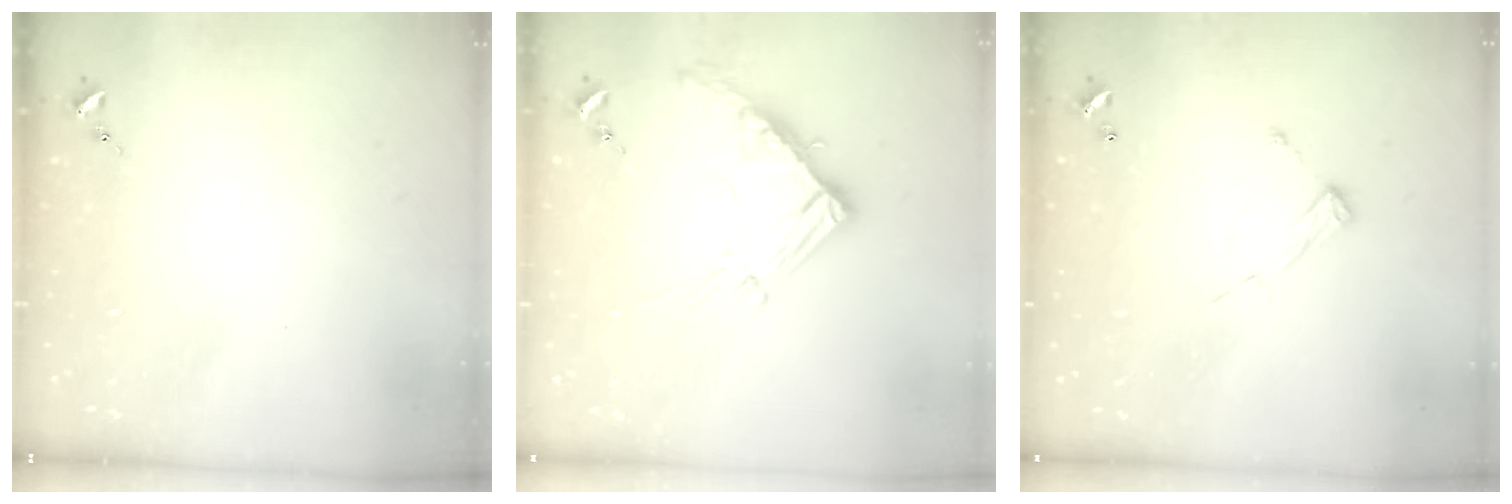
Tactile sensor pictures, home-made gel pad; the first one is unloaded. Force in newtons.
{"total": 14.3, "press": 14.2, "slide": 1.4}
{"total": 6.7, "press": 6.7, "slide": 0.3}